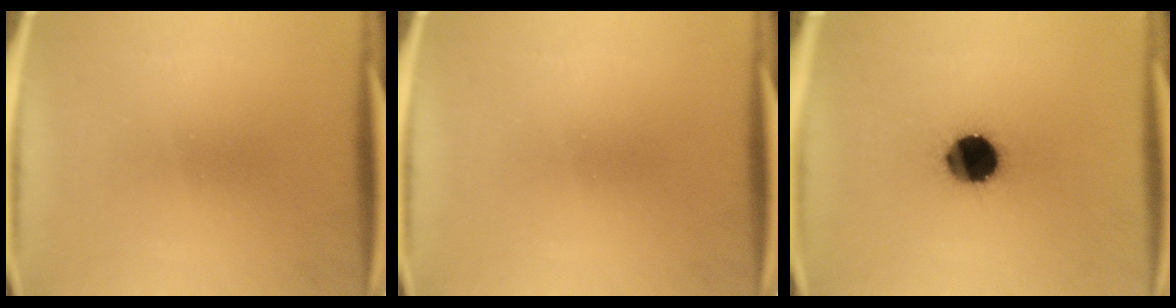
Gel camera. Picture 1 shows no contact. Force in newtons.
{"total": 0.0}
{"total": 14.1}